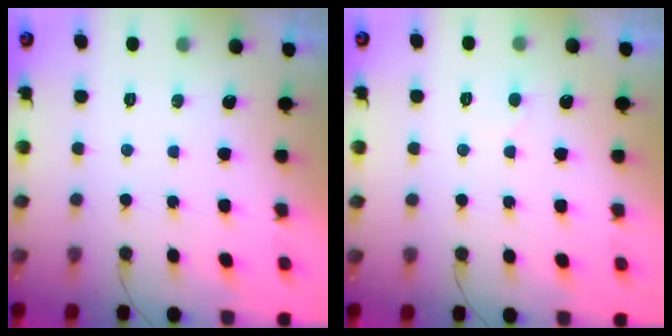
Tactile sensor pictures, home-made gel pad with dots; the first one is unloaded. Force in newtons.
{"total": 3.9, "press": 3.9, "slide": 0.3}